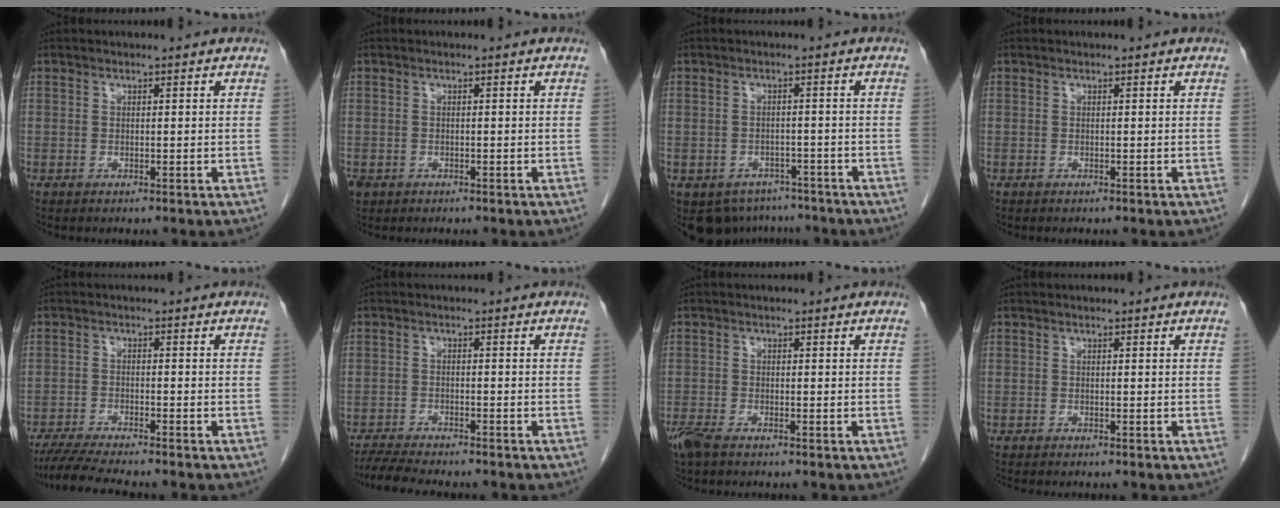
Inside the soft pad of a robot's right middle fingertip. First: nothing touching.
{"total": 1.7, "force": [-0.9, 1.3, 0.6], "torque": [-0.017, 0.000, -0.012]}
{"total": 8.4, "force": [-6.5, 5.2, 1.3], "torque": [-0.022, 0.007, -0.081]}
{"total": 0.0}
{"total": 7.5, "force": [-6.7, -0.3, 3.5], "torque": [-0.062, -0.022, -0.112]}
{"total": 8.1, "force": [-7.3, 0.8, 3.4], "torque": [-0.060, -0.018, -0.117]}
{"total": 3.3, "force": [-2.4, 0.9, 2.0], "torque": [-0.048, -0.010, -0.046]}
{"total": 0.9, "force": [-0.8, 0.1, 0.3], "torque": [-0.012, -0.004, -0.012]}